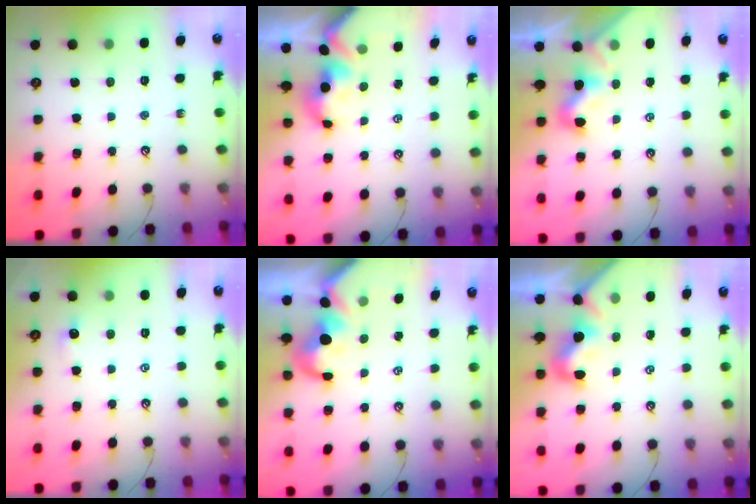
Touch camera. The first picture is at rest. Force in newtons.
{"total": 1.6, "press": 1.4, "slide": 0.7}
{"total": 0.0}
{"total": 2.1, "press": 2.1, "slide": 0.3}
{"total": 2.9, "press": 2.7, "slide": 1.1}
{"total": 0.0}